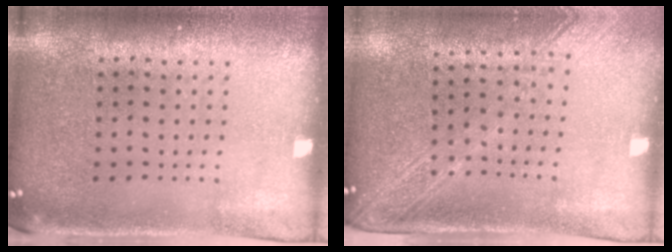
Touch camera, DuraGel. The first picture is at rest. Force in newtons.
{"total": 2.0, "press": 1.7, "slide": 1.1}